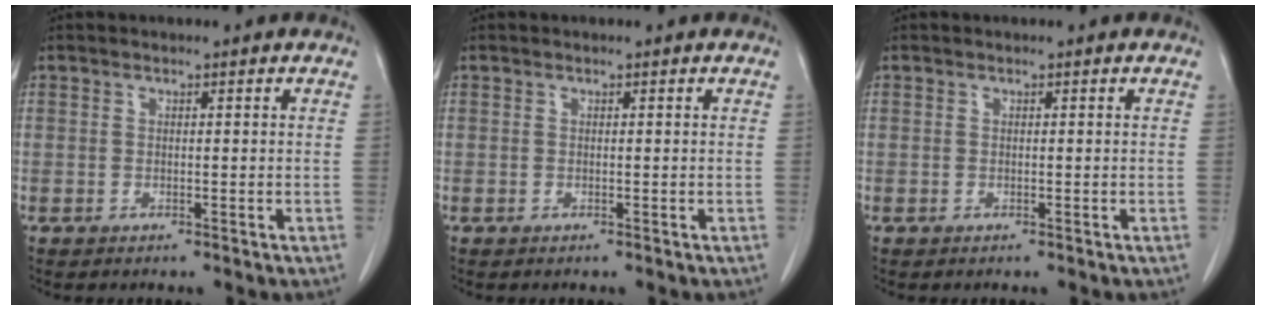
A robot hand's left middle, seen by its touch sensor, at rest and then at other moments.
{"total": 0.0}
{"total": 0.0}